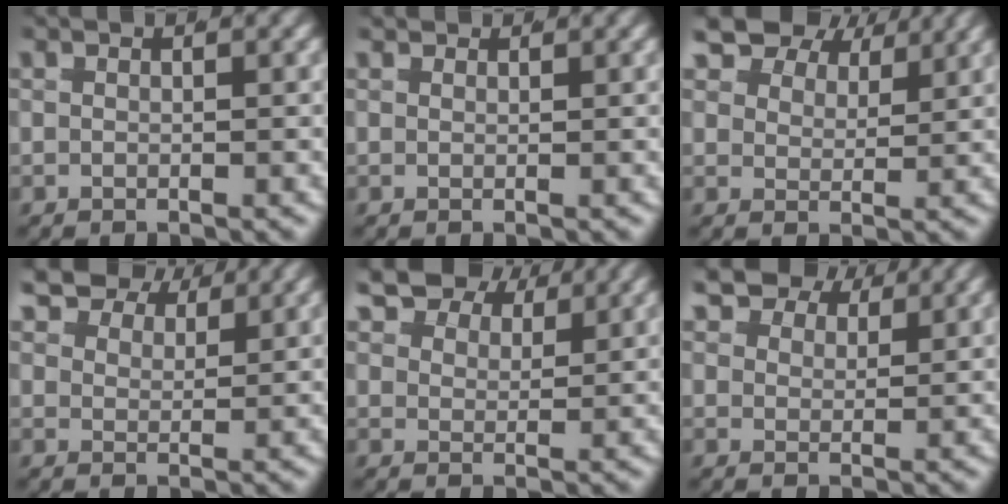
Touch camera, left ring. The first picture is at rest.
{"total": 0.8, "force": [0.8, 0.1, 0.0], "torque": [-0.002, -0.002, 0.015]}
{"total": 8.4, "force": [5.2, 5.2, 4.1], "torque": [-0.064, 0.009, 0.071]}
{"total": 6.9, "force": [4.9, 3.6, 3.1], "torque": [-0.047, 0.009, 0.070]}
{"total": 7.7, "force": [5.1, 4.4, 3.6], "torque": [-0.054, 0.009, 0.071]}
{"total": 6.6, "force": [4.5, 3.8, 3.0], "torque": [-0.046, 0.007, 0.064]}